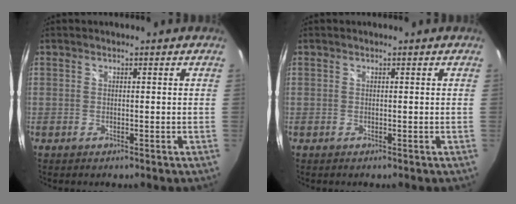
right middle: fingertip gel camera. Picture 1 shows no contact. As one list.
[{"total": 0.0}]